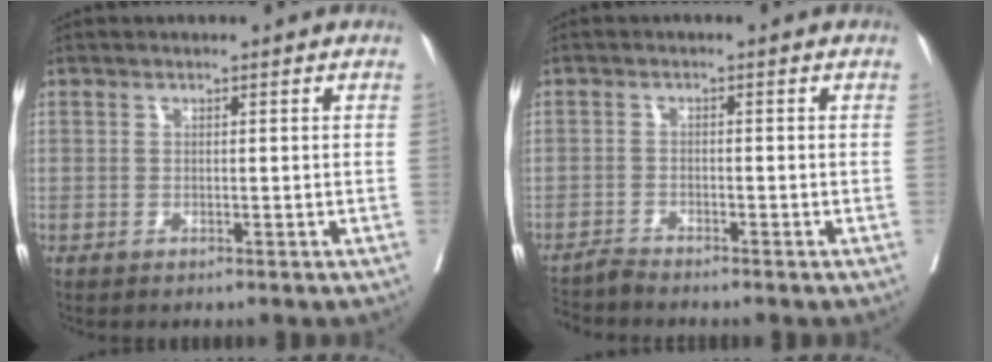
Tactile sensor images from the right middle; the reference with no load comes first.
{"total": 2.6, "force": [-2.4, -0.7, -0.2], "torque": [0.004, -0.014, -0.046]}